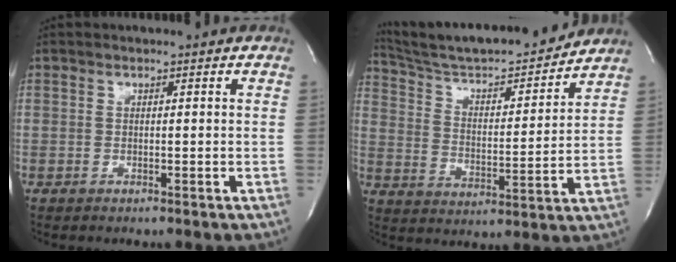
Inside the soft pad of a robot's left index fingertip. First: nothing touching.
{"total": 19.5, "force": [18.1, 1.6, 7.1], "torque": [-0.123, -0.005, 0.284]}